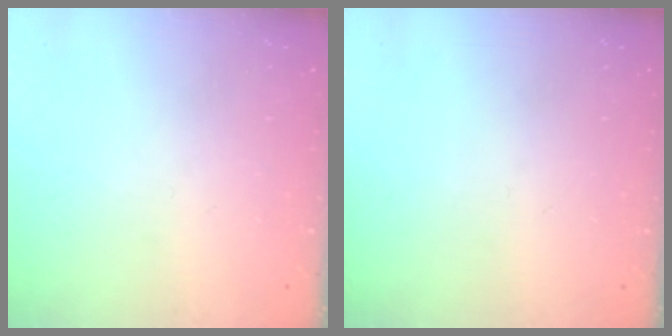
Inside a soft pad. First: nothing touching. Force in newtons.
{"total": 0.0}